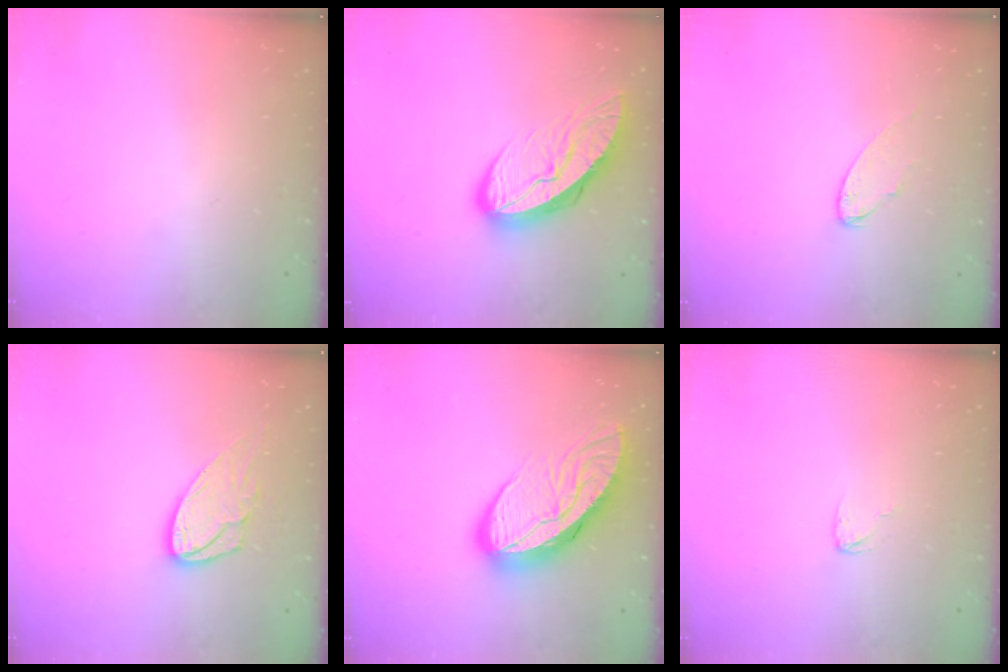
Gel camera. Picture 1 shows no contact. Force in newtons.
{"total": 12.5, "press": 12.5, "slide": 1.2}
{"total": 5.2, "press": 5.2, "slide": 0.4}
{"total": 10.8, "press": 10.7, "slide": 0.8}
{"total": 14.6, "press": 14.5, "slide": 1.5}
{"total": 3.2, "press": 3.2, "slide": 0.3}